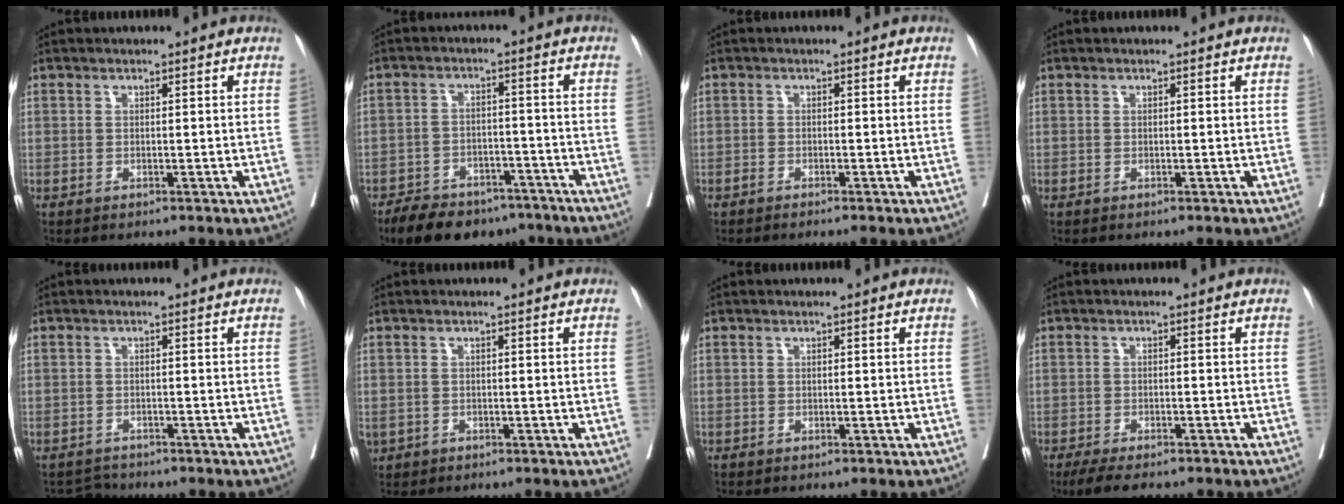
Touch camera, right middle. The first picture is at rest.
{"total": 13.5, "force": [-10.6, 6.4, 5.4], "torque": [-0.088, 0.005, -0.152]}
{"total": 1.7, "force": [-1.4, -0.1, 0.9], "torque": [-0.010, 0.001, -0.020]}
{"total": 0.0}
{"total": 1.8, "force": [-1.7, 0.3, -0.6], "torque": [0.007, -0.008, -0.029]}
{"total": 2.3, "force": [-1.0, 1.8, 0.9], "torque": [-0.029, -0.002, -0.009]}
{"total": 0.0}
{"total": 5.9, "force": [-4.7, 1.7, 3.1], "torque": [-0.050, -0.012, -0.072]}